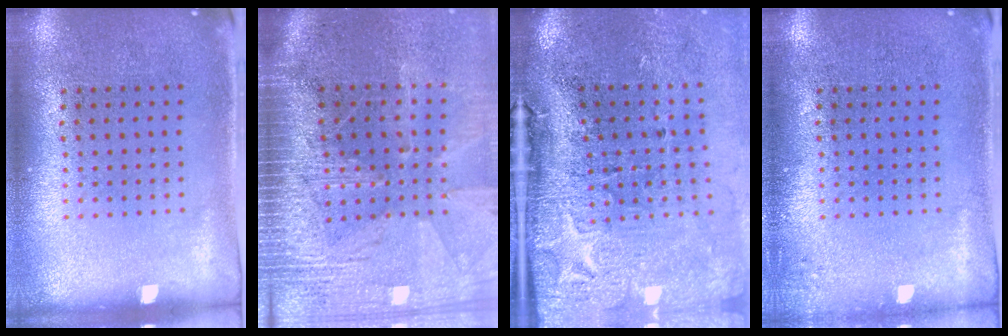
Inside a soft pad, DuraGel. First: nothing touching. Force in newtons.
{"total": 3.8, "press": 3.3, "slide": 1.8}
{"total": 4.9, "press": 3.8, "slide": 3.1}
{"total": 0.8, "press": 0.8, "slide": 0.2}